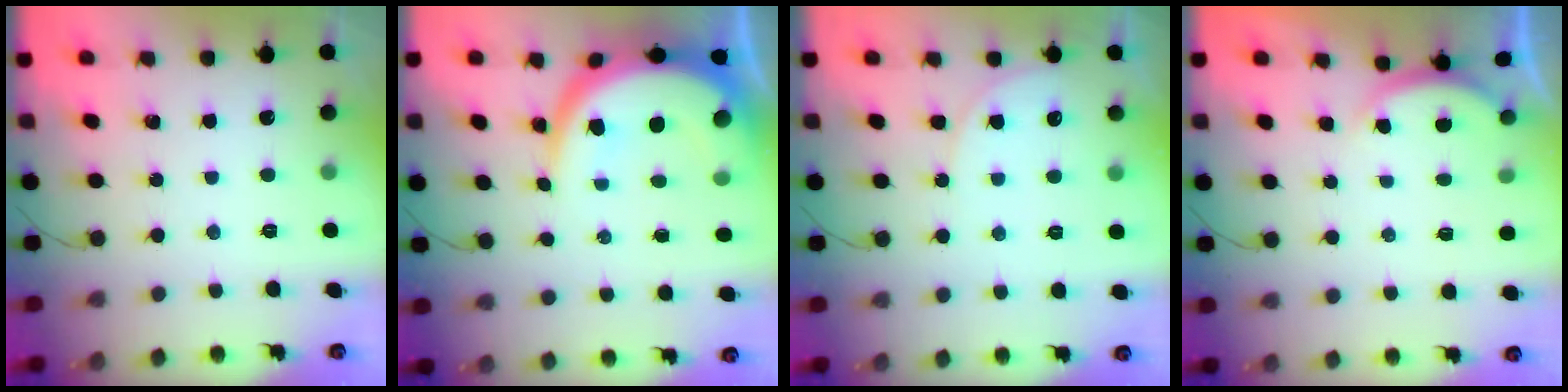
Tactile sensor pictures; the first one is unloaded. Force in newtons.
{"total": 13.4, "press": 13.3, "slide": 1.5}
{"total": 5.4, "press": 5.3, "slide": 0.8}
{"total": 2.5, "press": 2.4, "slide": 0.6}